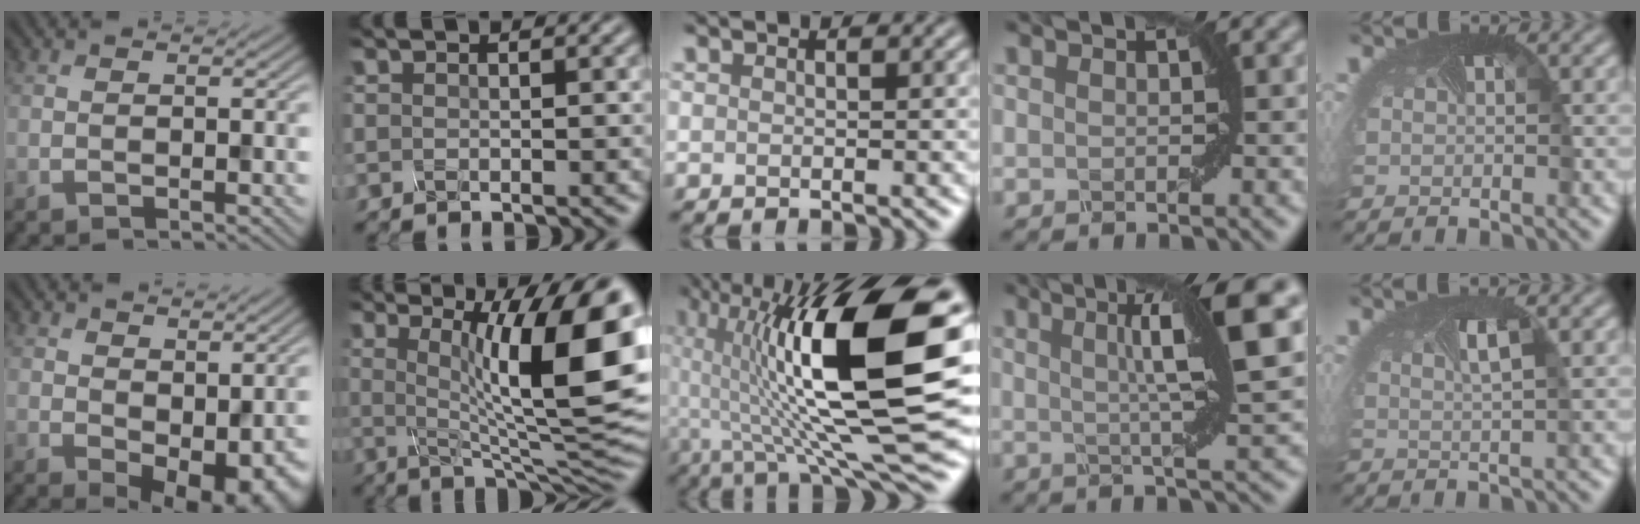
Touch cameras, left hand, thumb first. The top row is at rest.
{"thumb": {"total": 8.0, "force": [0.2, 4.8, 6.4], "torque": [-0.087, -0.021, 0.017]}, "index": {"total": 15.0, "force": [2.7, 4.1, 14.2], "torque": [-0.178, -0.005, 0.044]}, "middle": {"total": 15.9, "force": [1.5, 4.2, 15.2], "torque": [-0.257, 0.010, 0.030]}, "ring": {"total": 9.1, "force": [2.4, 1.3, 8.7], "torque": [-0.112, 0.012, 0.035]}, "little": {"total": 1.5, "force": [0.6, 0.0, 1.4], "torque": [-0.019, 0.001, 0.009]}}